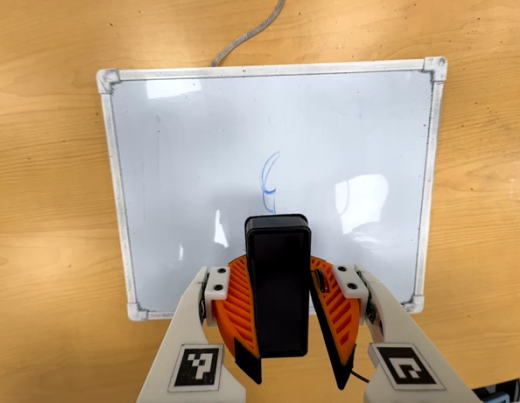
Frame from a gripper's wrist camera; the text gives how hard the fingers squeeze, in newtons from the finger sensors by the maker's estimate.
{"total": 8.4, "left": 9.0, "right": 7.9}